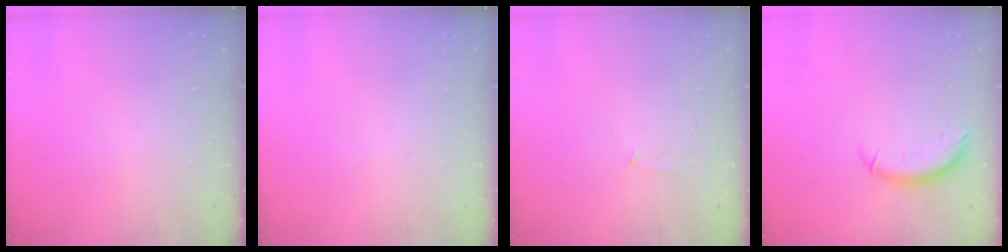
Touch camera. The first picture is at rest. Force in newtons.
{"total": 0.0}
{"total": 3.9, "press": 3.8, "slide": 1.0}
{"total": 9.2, "press": 9.1, "slide": 1.5}